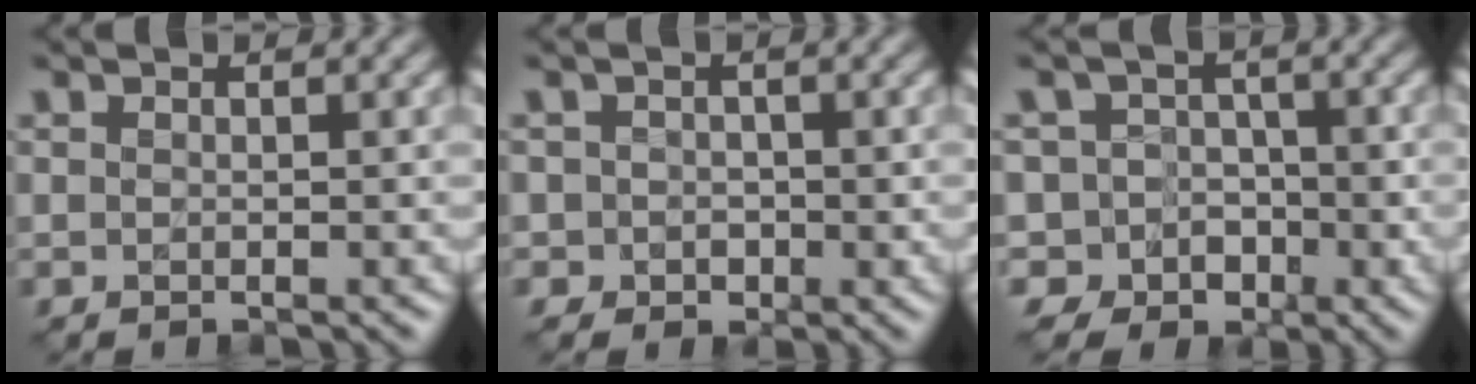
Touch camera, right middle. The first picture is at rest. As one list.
[{"total": 1.9, "force": [-0.4, 1.7, 0.6], "torque": [-0.003, 0.001, -0.009]}, {"total": 6.1, "force": [-2.7, 5.1, 1.7], "torque": [0.000, 0.026, -0.080]}]